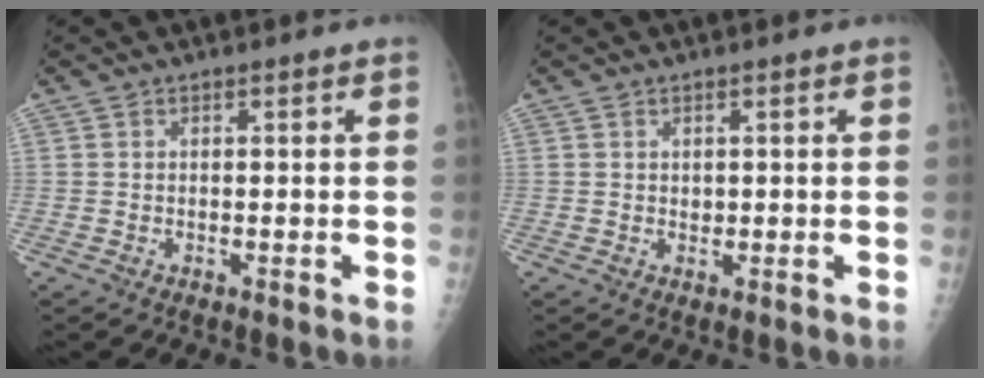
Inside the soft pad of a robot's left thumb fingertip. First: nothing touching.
{"total": 0.8, "force": [0.3, 0.6, 0.4], "torque": [0.000, -0.002, 0.006]}